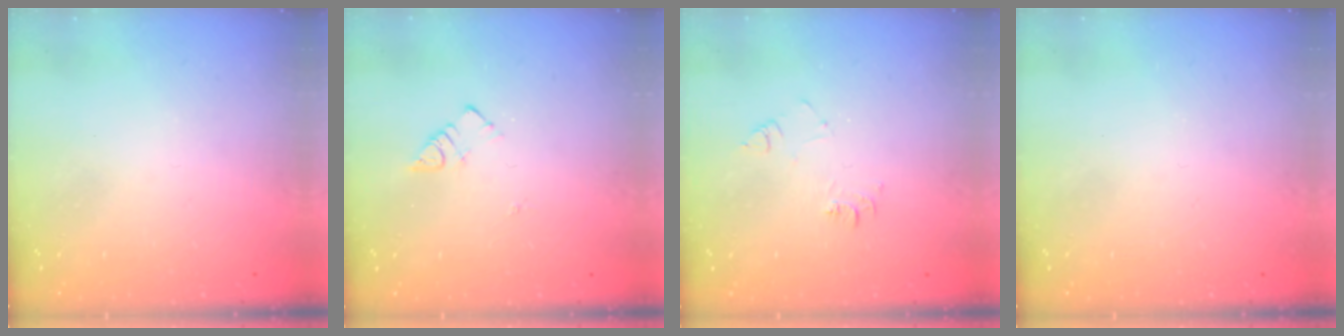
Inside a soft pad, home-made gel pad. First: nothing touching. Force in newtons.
{"total": 2.9, "press": 2.9, "slide": 0.4}
{"total": 5.9, "press": 5.9, "slide": 0.7}
{"total": 0.0}